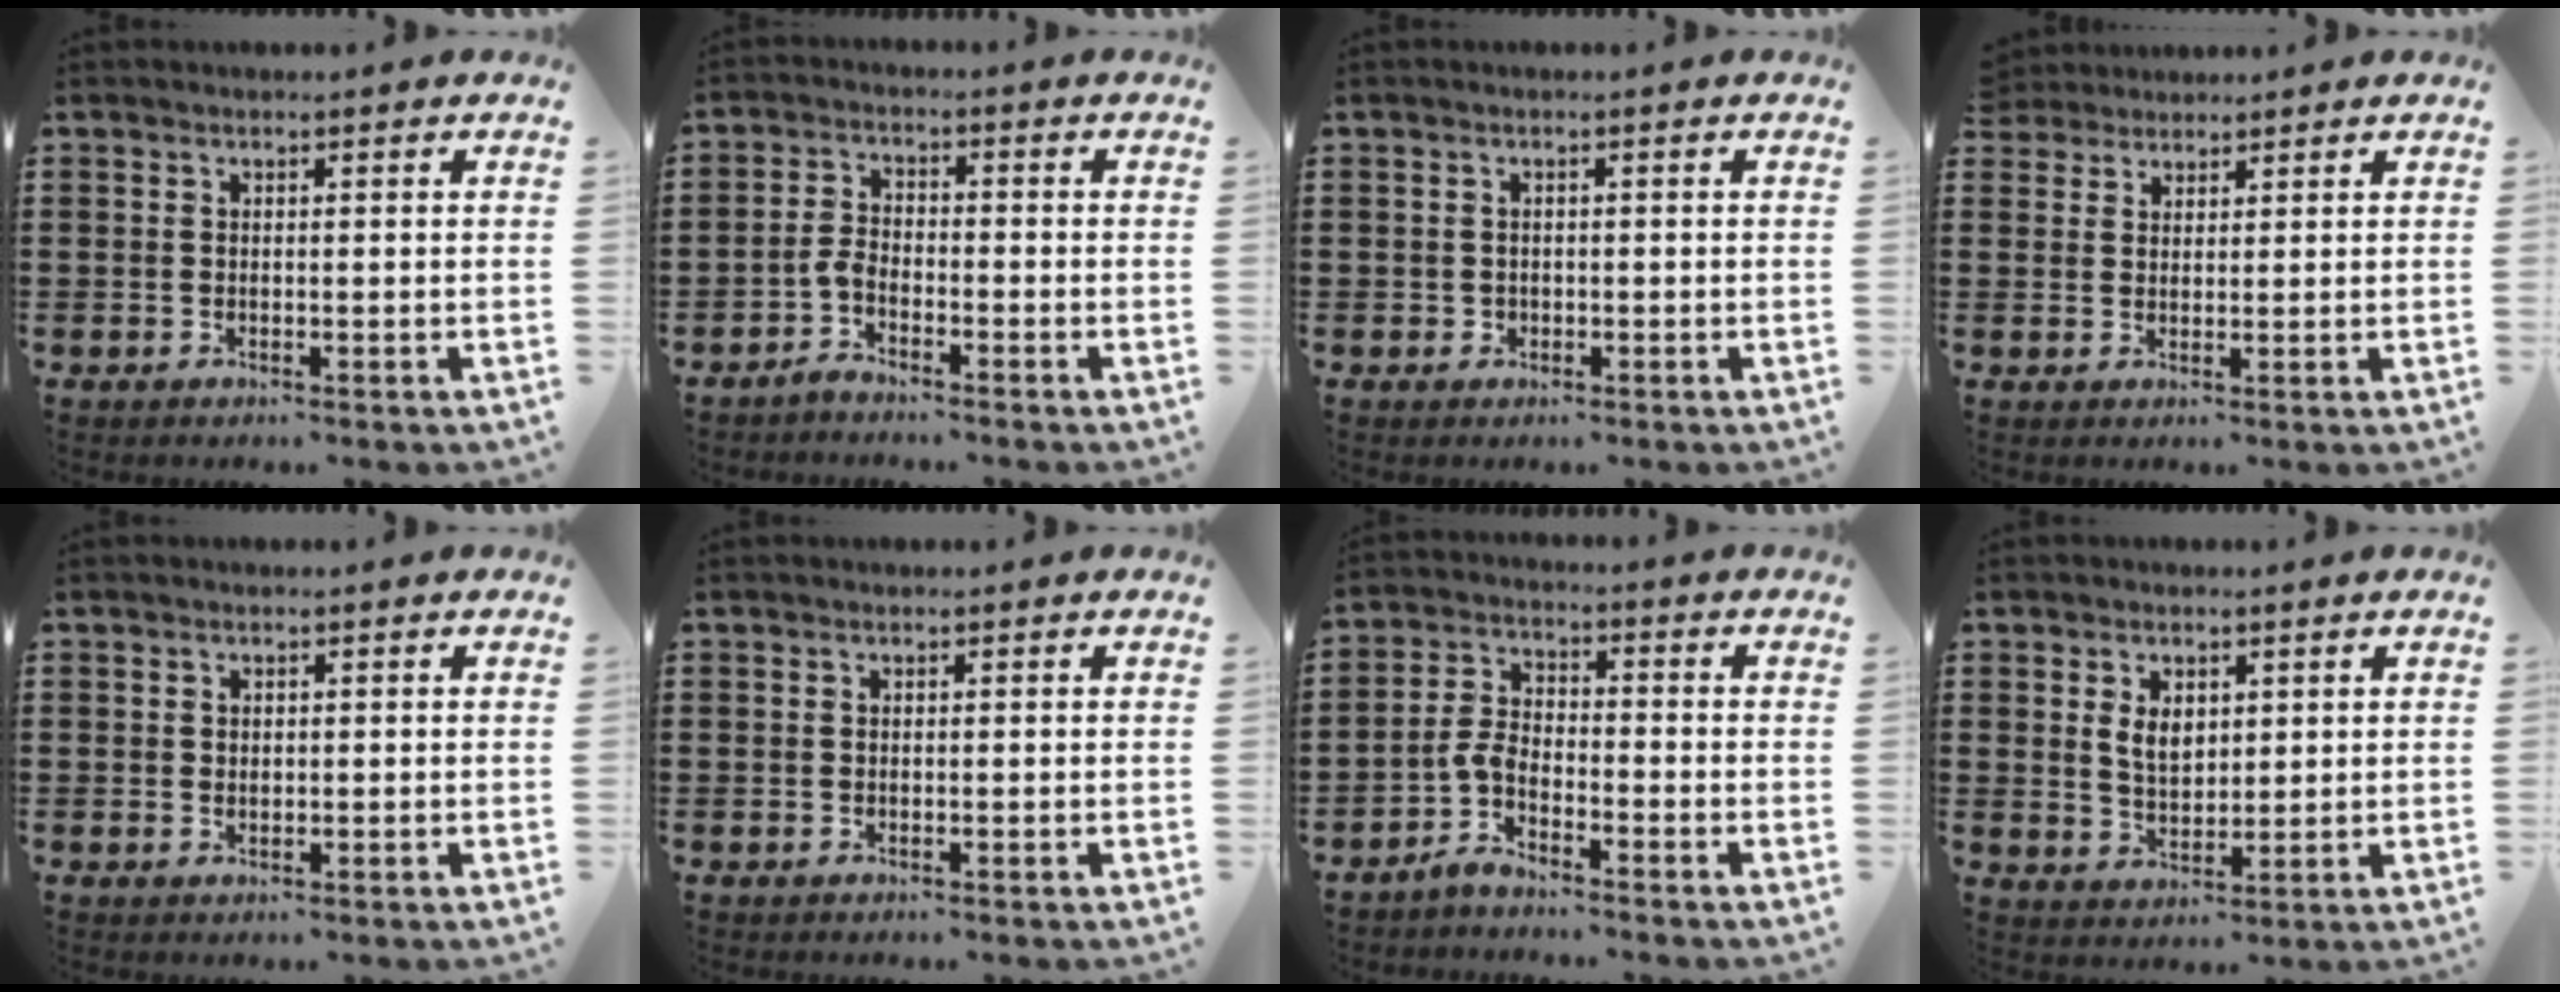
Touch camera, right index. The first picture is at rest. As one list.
[{"total": 3.0, "force": [-2.3, 1.1, 1.5], "torque": [-0.038, 0.007, -0.049]}, {"total": 0.9, "force": [-0.2, 0.8, 0.2], "torque": [-0.006, 0.004, -0.005]}, {"total": 2.1, "force": [1.9, 0.7, -0.4], "torque": [0.000, 0.007, 0.040]}, {"total": 0.8, "force": [0.4, 0.6, 0.2], "torque": [-0.005, 0.005, 0.007]}, {"total": 0.0}, {"total": 4.2, "force": [-3.1, 1.7, 2.3], "torque": [-0.066, 0.004, -0.066]}, {"total": 4.0, "force": [1.4, 2.6, 2.6], "torque": [-0.051, 0.007, 0.024]}]